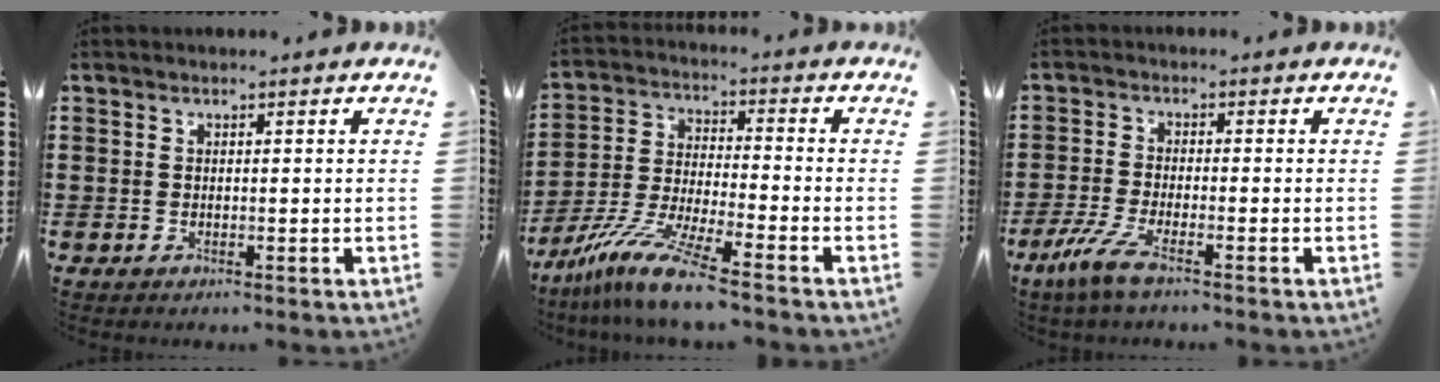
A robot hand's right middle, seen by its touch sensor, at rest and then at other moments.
{"total": 10.2, "force": [-8.4, 0.0, 5.8], "torque": [-0.131, -0.009, -0.170]}
{"total": 5.2, "force": [-3.2, 0.8, 4.0], "torque": [-0.100, -0.017, -0.064]}